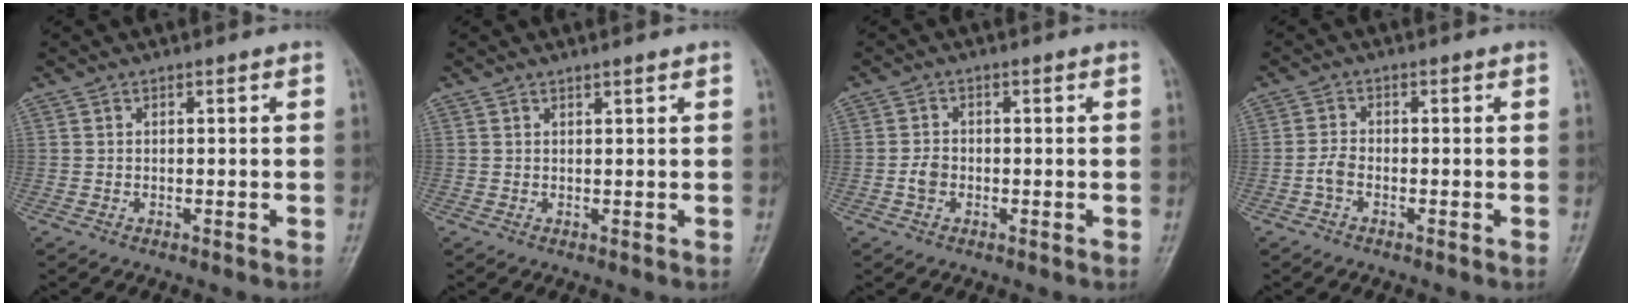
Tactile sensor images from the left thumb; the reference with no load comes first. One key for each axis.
{"total": 1.0, "fx": 0.9, "fy": 0.0, "fz": 0.6, "tx": -0.009, "ty": -0.005, "tz": 0.015}
{"total": 2.5, "fx": -0.7, "fy": 1.8, "fz": 1.5, "tx": -0.027, "ty": 0.007, "tz": -0.016}
{"total": 2.2, "fx": -1.0, "fy": 1.2, "fz": 1.6, "tx": -0.035, "ty": 0.007, "tz": -0.025}